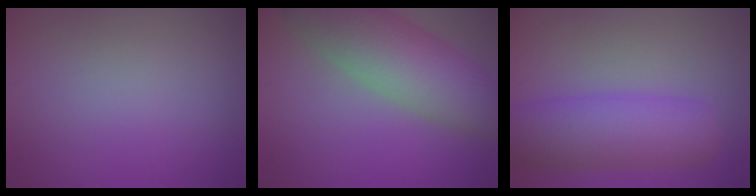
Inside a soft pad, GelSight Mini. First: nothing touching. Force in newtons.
{"total": 8.3, "press": 8.3, "slide": 0.2}
{"total": 7.1, "press": 7.1, "slide": 0.0}